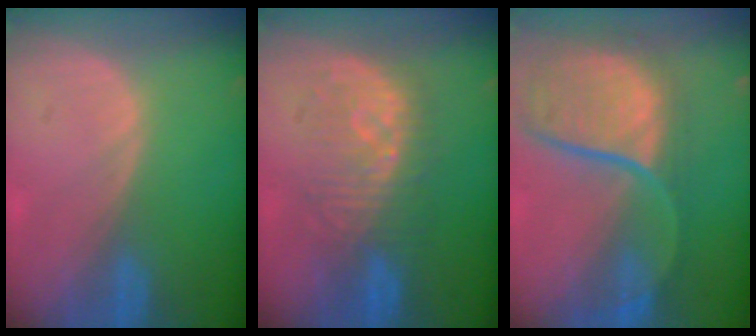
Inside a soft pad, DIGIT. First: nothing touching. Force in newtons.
{"total": 8.2, "press": 8.2, "slide": 0.5}
{"total": 12.0, "press": 9.8, "slide": 6.9}